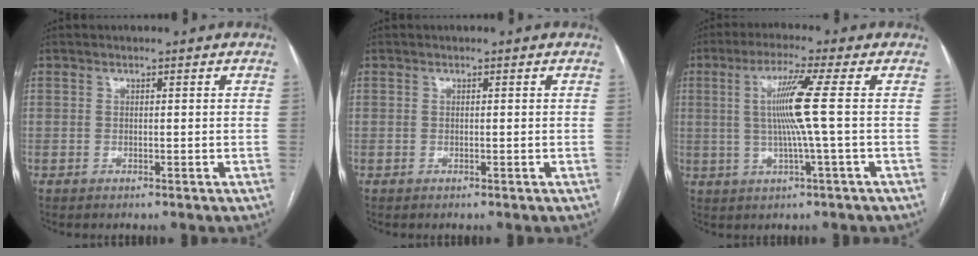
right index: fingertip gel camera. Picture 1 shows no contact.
{"total": 0.0}
{"total": 7.8, "force": [0.6, -1.7, 7.6], "torque": [-0.147, 0.001, 0.017]}